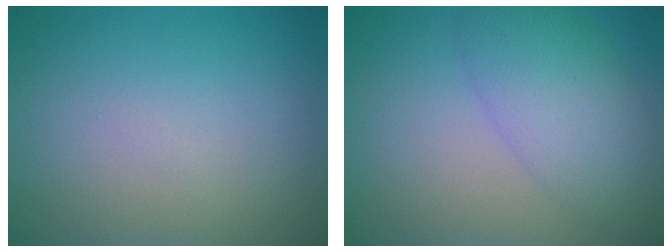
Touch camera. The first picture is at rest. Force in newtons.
{"total": 5.2, "press": 5.2, "slide": 0.3}